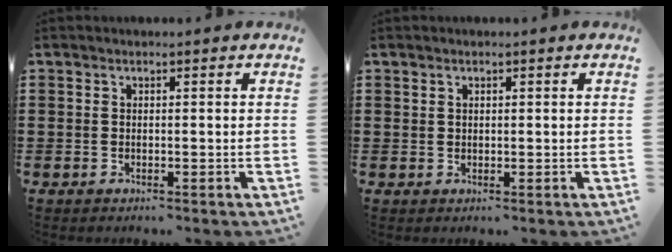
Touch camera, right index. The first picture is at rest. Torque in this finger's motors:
{"motor_torque": [-0.14, 0.00, -0.07, -0.01]}